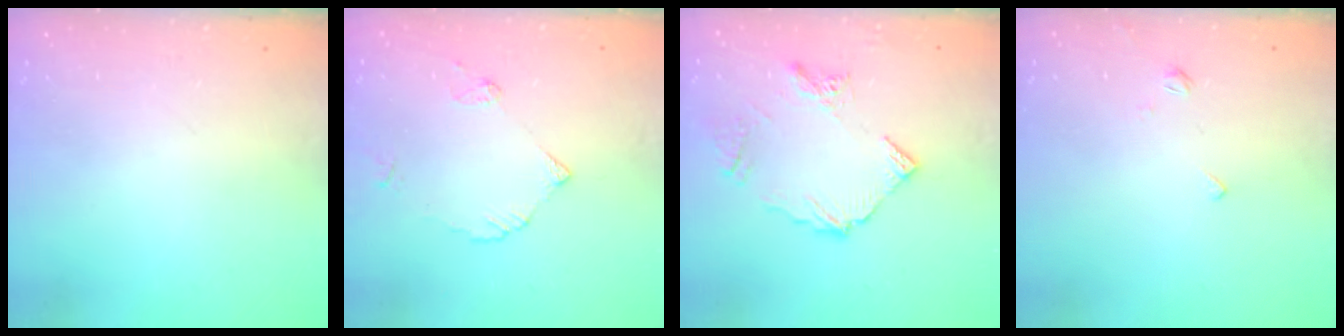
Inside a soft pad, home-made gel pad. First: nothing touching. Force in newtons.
{"total": 4.1, "press": 4.0, "slide": 0.6}
{"total": 10.1, "press": 10.1, "slide": 1.1}
{"total": 2.7, "press": 2.7, "slide": 0.5}